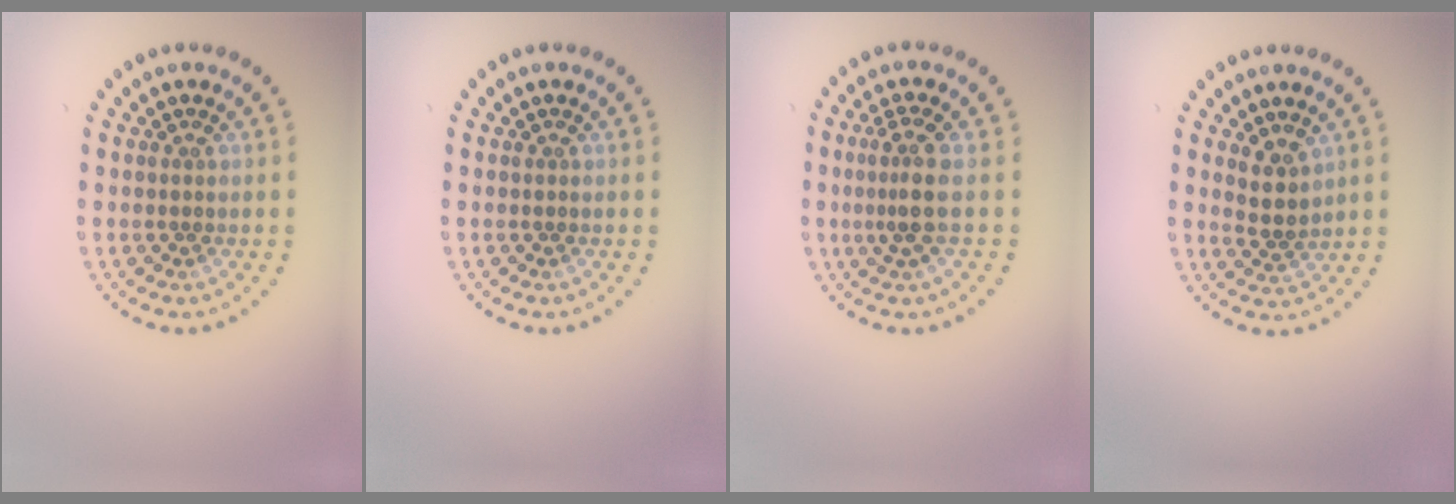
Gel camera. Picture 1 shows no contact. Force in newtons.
{"total": 0.0}
{"total": 2.6, "press": 1.9, "slide": 1.8}
{"total": 2.5, "press": 2.0, "slide": 1.4}